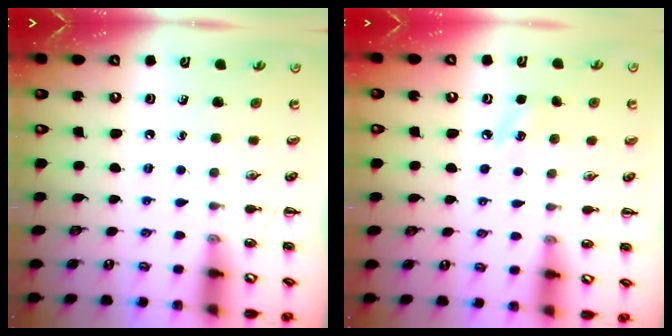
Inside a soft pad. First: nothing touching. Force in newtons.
{"total": 4.6, "press": 4.4, "slide": 1.3}